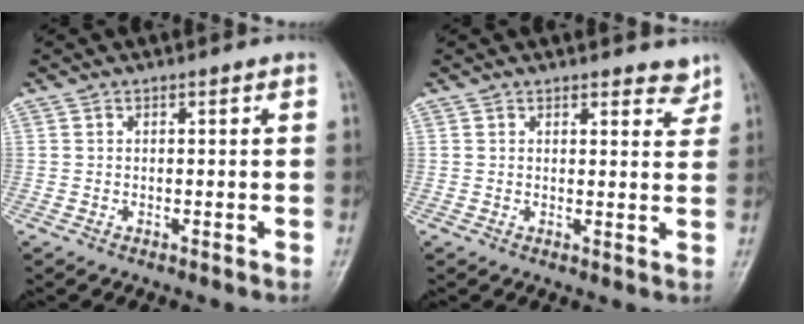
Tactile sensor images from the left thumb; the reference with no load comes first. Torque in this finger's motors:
{"motor_torque": [0.17, 0.13, 0.02, -0.02, -0.02]}